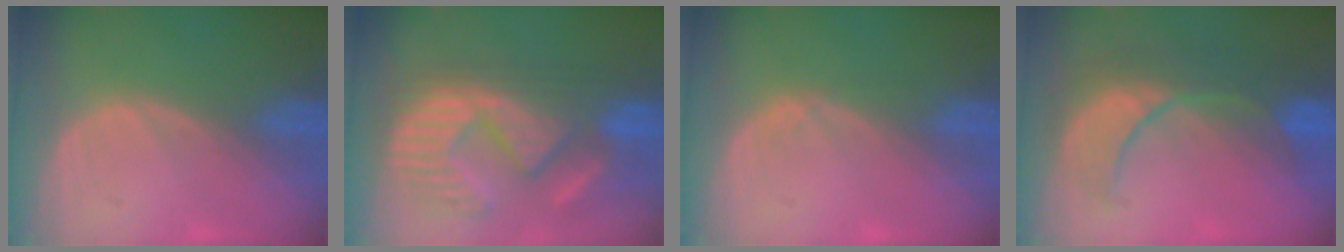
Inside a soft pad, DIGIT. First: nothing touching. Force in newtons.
{"total": 12.6, "press": 11.8, "slide": 4.4}
{"total": 0.7, "press": 0.6, "slide": 0.2}
{"total": 8.5, "press": 8.4, "slide": 1.3}